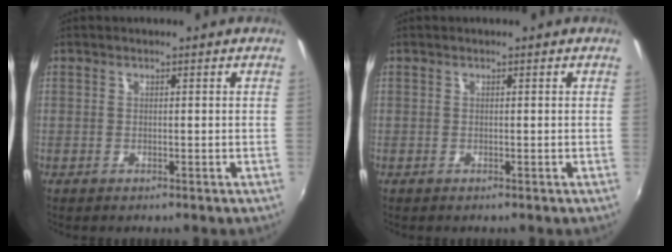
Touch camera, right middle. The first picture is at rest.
{"total": 0.0}